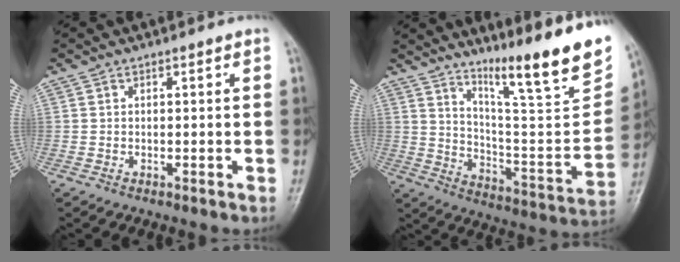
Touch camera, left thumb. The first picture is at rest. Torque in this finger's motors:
{"motor_torque": [1.83, 1.03, 1.40, -1.37, 0.26]}